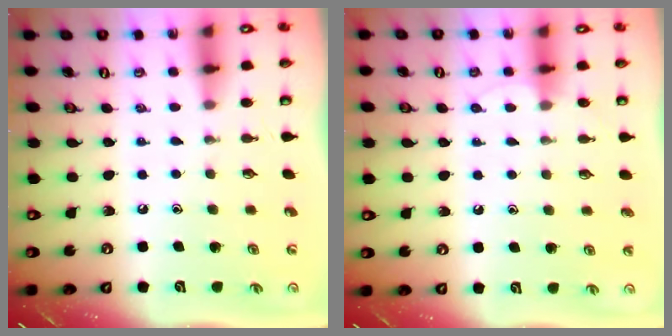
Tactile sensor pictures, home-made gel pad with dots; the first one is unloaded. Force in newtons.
{"total": 4.5, "press": 4.4, "slide": 0.4}